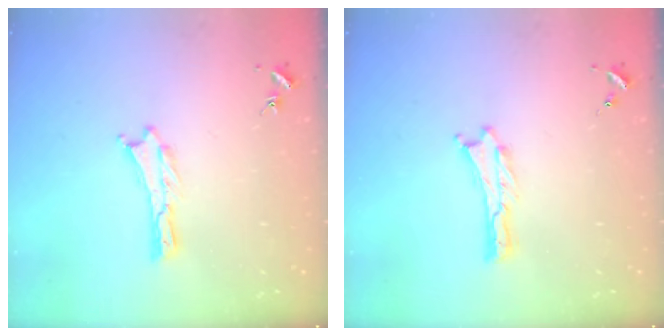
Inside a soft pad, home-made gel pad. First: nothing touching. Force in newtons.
{"total": 0.0}